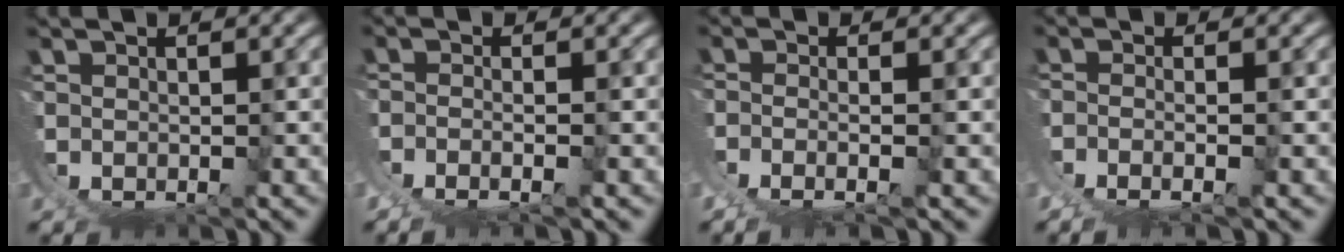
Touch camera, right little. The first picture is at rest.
{"total": 2.6, "force": [-0.7, 0.7, 2.4], "torque": [-0.053, -0.015, -0.003]}
{"total": 2.8, "force": [-0.3, 0.5, 2.7], "torque": [-0.065, -0.019, 0.007]}
{"total": 2.6, "force": [-0.6, 0.6, 2.5], "torque": [-0.058, -0.016, 0.001]}